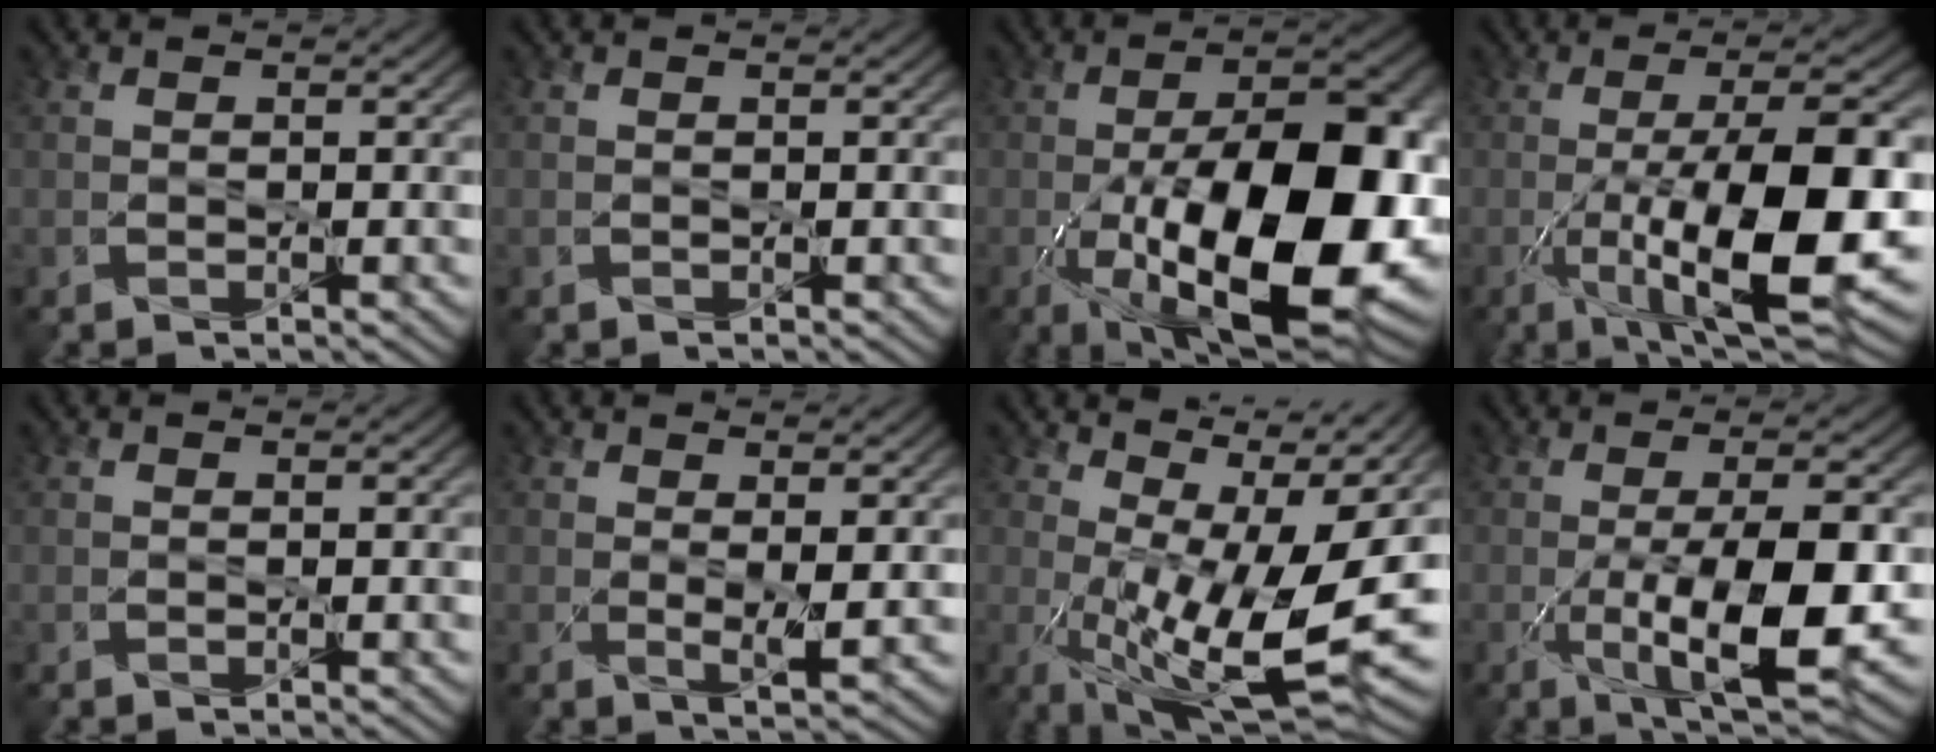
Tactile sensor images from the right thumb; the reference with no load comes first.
{"total": 0.0}
{"total": 19.6, "force": [-4.2, 8.3, 17.3], "torque": [-0.266, -0.006, -0.066]}
{"total": 15.8, "force": [-3.8, 4.8, 14.5], "torque": [-0.230, -0.004, -0.059]}
{"total": 0.0}
{"total": 2.3, "force": [0.9, 0.4, 2.1], "torque": [-0.044, -0.008, 0.020]}
{"total": 16.3, "force": [1.2, 5.6, 15.3], "torque": [-0.241, -0.007, 0.038]}
{"total": 11.4, "force": [-2.4, 3.5, 10.5], "torque": [-0.176, -0.010, -0.034]}